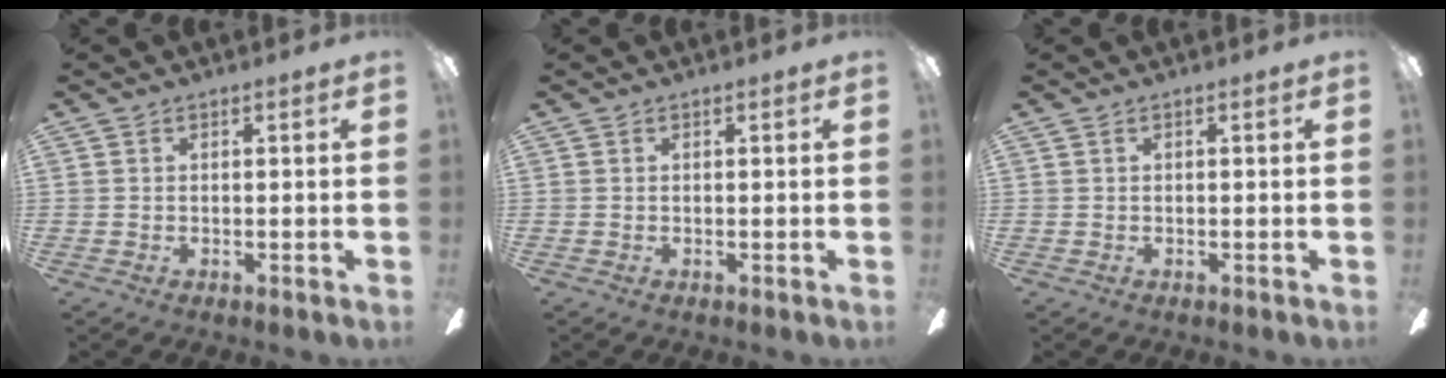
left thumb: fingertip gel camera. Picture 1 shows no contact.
{"total": 0.0}
{"total": 0.0}